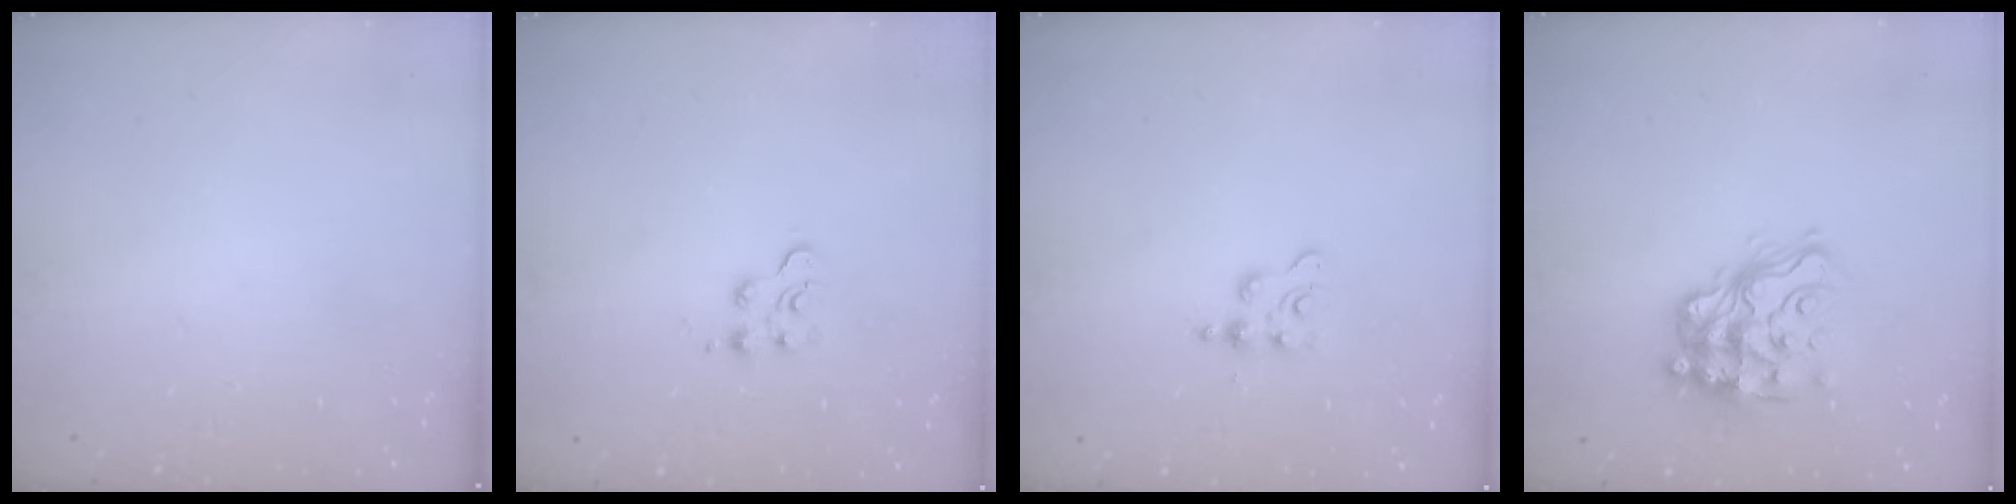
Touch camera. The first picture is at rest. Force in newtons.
{"total": 5.2, "press": 5.2, "slide": 0.5}
{"total": 2.3, "press": 2.3, "slide": 0.4}
{"total": 15.7, "press": 15.6, "slide": 1.7}